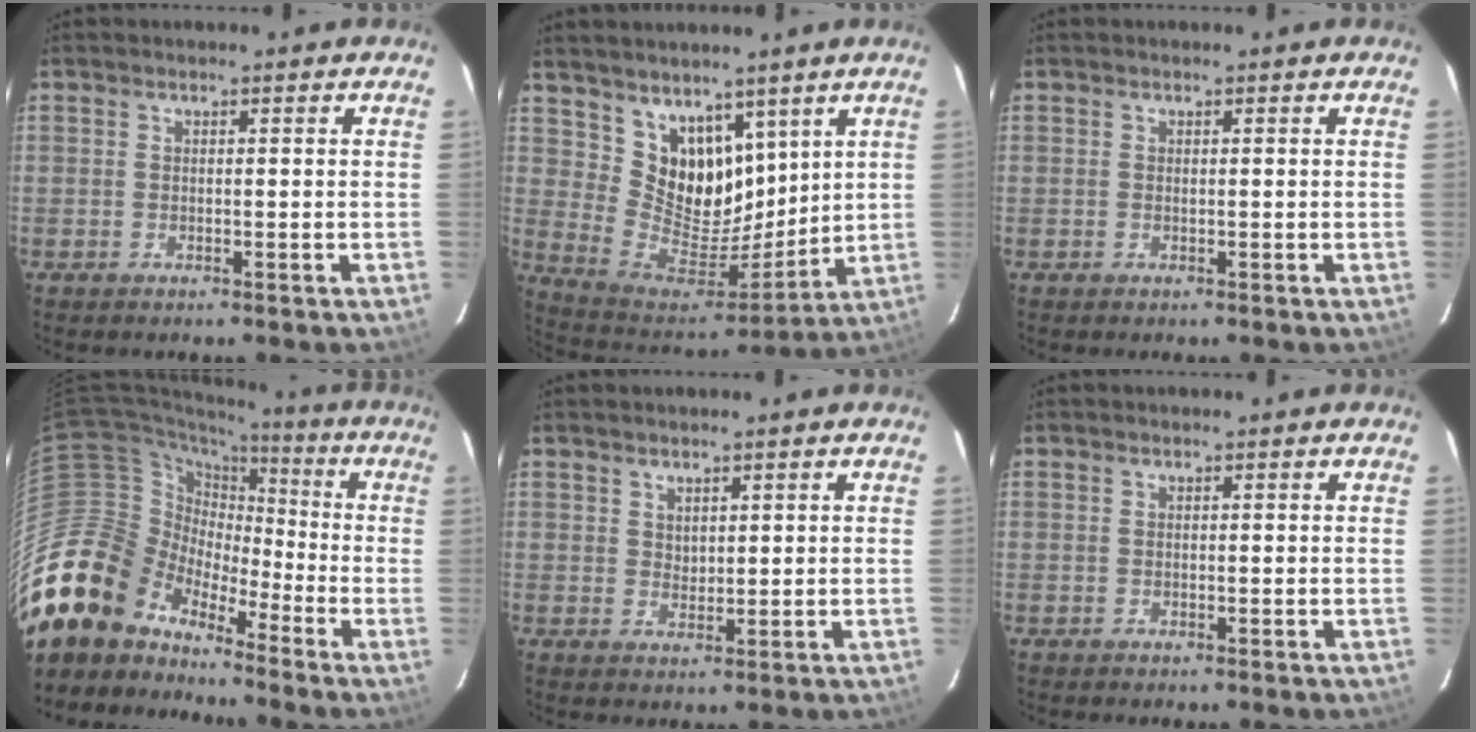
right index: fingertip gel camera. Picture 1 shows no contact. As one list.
[{"total": 13.5, "force": [8.3, 9.0, 5.6], "torque": [-0.099, -0.009, 0.173]}, {"total": 0.0}, {"total": 18.7, "force": [-14.6, 10.5, 5.2], "torque": [-0.114, 0.016, -0.271]}, {"total": 2.0, "force": [1.4, 1.2, 0.6], "torque": [-0.006, 0.001, 0.028]}, {"total": 0.0}]